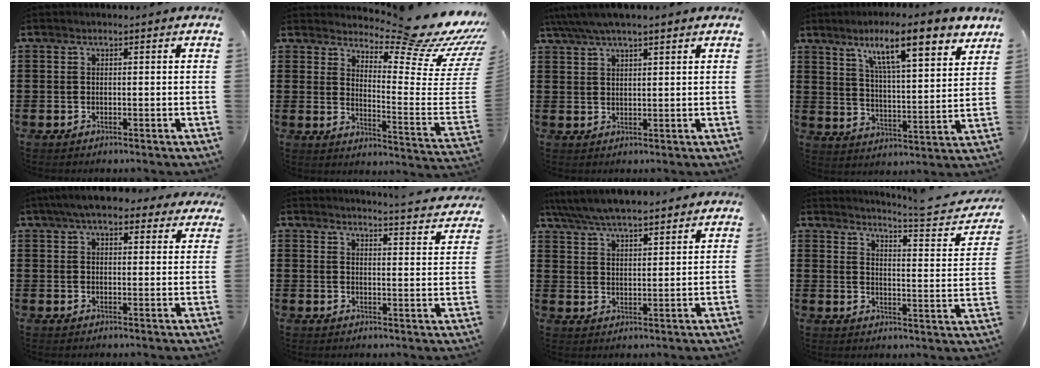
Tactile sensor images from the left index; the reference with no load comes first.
{"total": 11.7, "force": [10.2, 0.9, 5.6], "torque": [-0.096, -0.092, 0.164]}
{"total": 3.7, "force": [3.1, 0.5, 2.1], "torque": [-0.048, 0.001, 0.056]}
{"total": 11.3, "force": [7.8, 2.0, 8.0], "torque": [-0.133, -0.032, 0.125]}
{"total": 6.8, "force": [5.5, 1.7, 3.6], "torque": [-0.077, -0.005, 0.101]}
{"total": 3.5, "force": [3.4, -0.6, 0.5], "torque": [-0.018, -0.029, 0.055]}
{"total": 5.9, "force": [5.7, 0.6, 1.6], "torque": [-0.054, -0.021, 0.101]}
{"total": 4.9, "force": [4.4, -0.6, 2.1], "torque": [-0.049, -0.037, 0.064]}